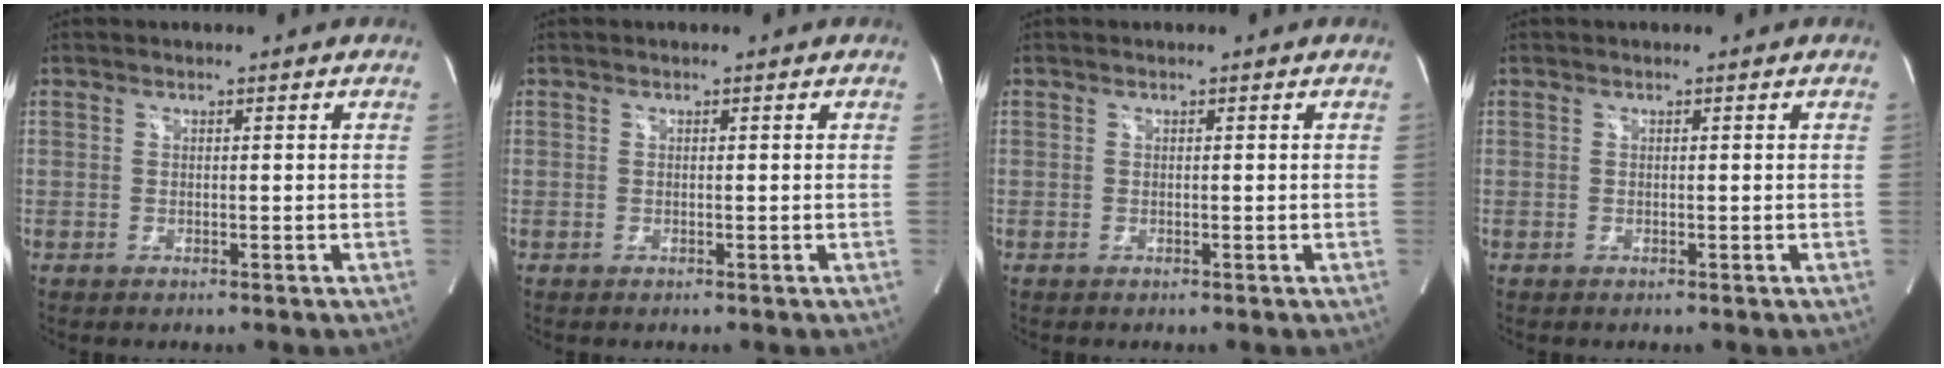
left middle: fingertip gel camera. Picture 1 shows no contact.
{"total": 0.0}
{"total": 0.0}
{"total": 0.0}